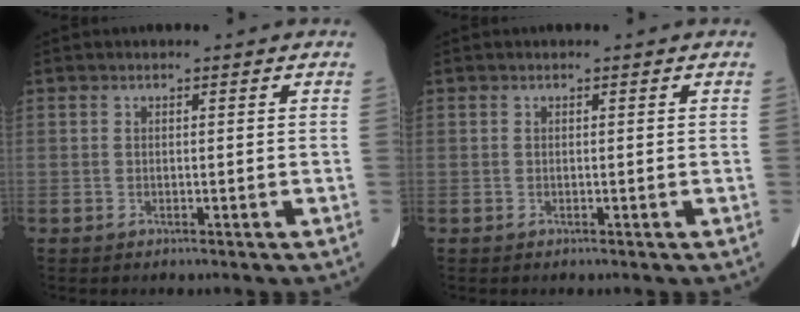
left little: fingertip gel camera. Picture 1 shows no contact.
{"total": 0.0}